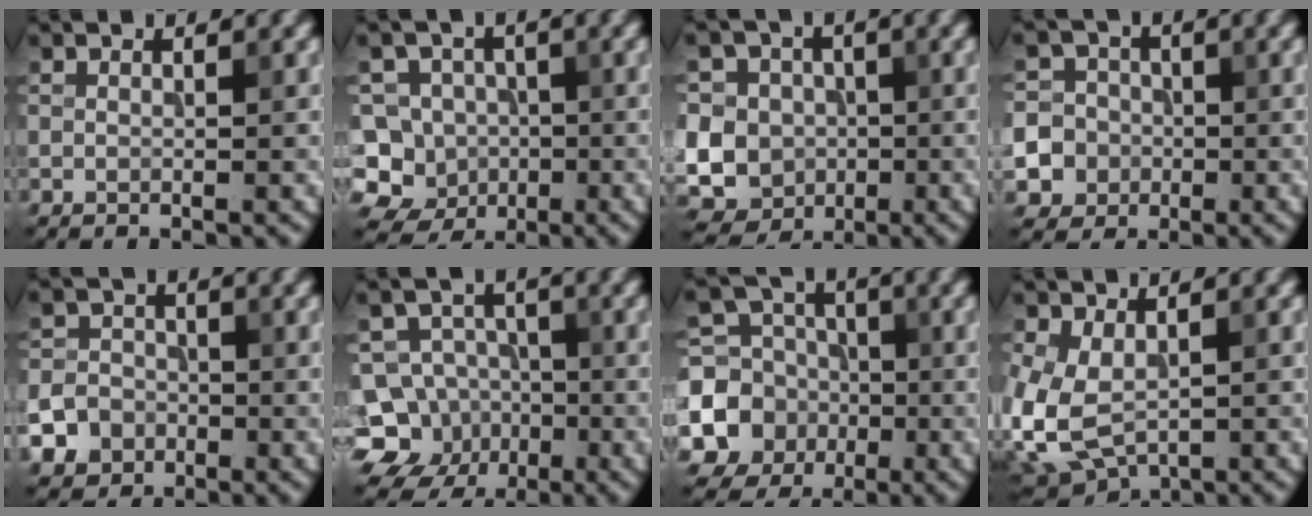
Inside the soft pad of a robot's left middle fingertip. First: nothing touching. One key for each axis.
{"total": 10.3, "fx": -3.4, "fy": 9.3, "fz": 2.8, "tx": -0.050, "ty": 0.022, "tz": -0.084}
{"total": 13.2, "fx": -1.0, "fy": 12.5, "fz": 4.1, "tx": -0.114, "ty": 0.017, "tz": -0.043}
{"total": 9.6, "fx": -3.0, "fy": 8.9, "fz": 2.1, "tx": -0.054, "ty": -0.007, "tz": -0.078}
{"total": 6.1, "fx": -3.3, "fy": 4.9, "fz": 1.4, "tx": -0.017, "ty": -0.015, "tz": -0.070}
{"total": 10.0, "fx": -4.3, "fy": 8.8, "fz": 2.2, "tx": -0.029, "ty": -0.004, "tz": -0.091}
{"total": 9.0, "fx": -2.2, "fy": 8.3, "fz": 3.0, "tx": -0.063, "ty": -0.010, "tz": -0.067}
{"total": 6.2, "fx": -0.8, "fy": 4.1, "fz": 4.6, "tx": -0.112, "ty": -0.017, "tz": -0.005}